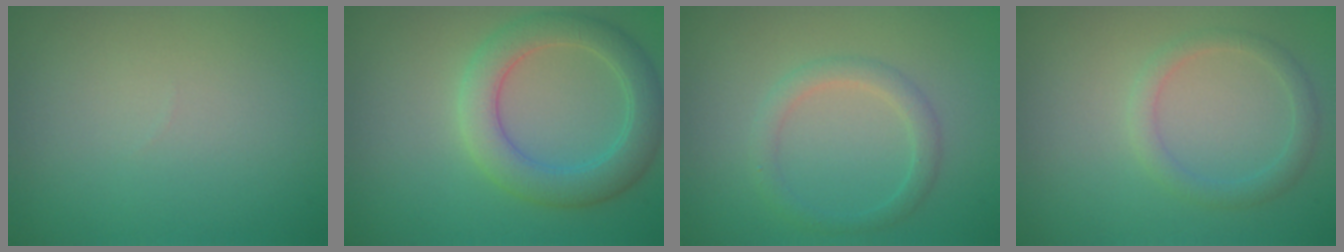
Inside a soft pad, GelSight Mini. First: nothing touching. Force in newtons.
{"total": 4.8, "press": 4.8, "slide": 0.4}
{"total": 2.0, "press": 2.0, "slide": 0.1}
{"total": 1.9, "press": 1.9, "slide": 0.1}